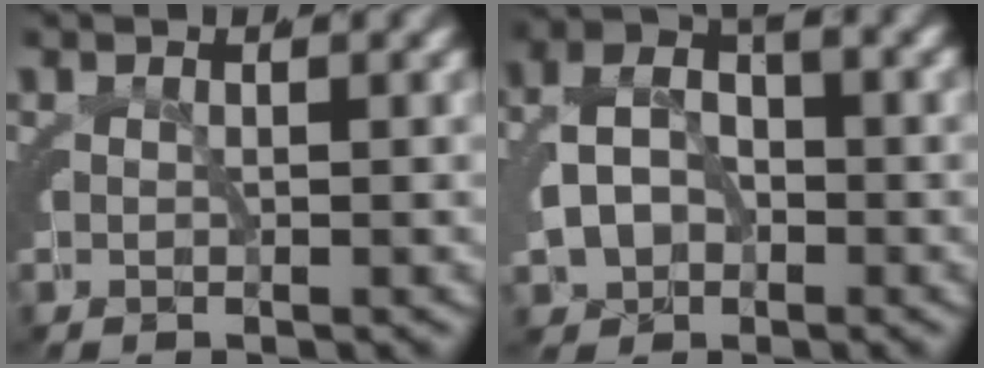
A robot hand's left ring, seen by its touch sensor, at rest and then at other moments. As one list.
[{"total": 7.3, "force": [-0.6, 6.5, 3.4], "torque": [-0.067, -0.004, -0.019]}]